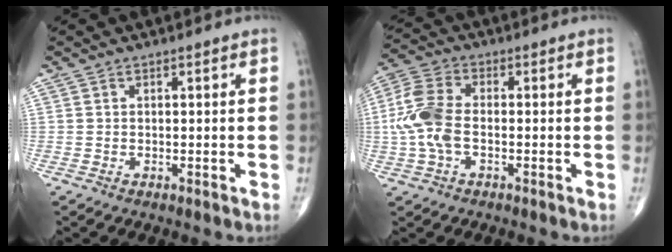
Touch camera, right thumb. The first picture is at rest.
{"total": 9.5, "force": [-1.2, 5.5, 7.7], "torque": [-0.184, 0.023, -0.030]}